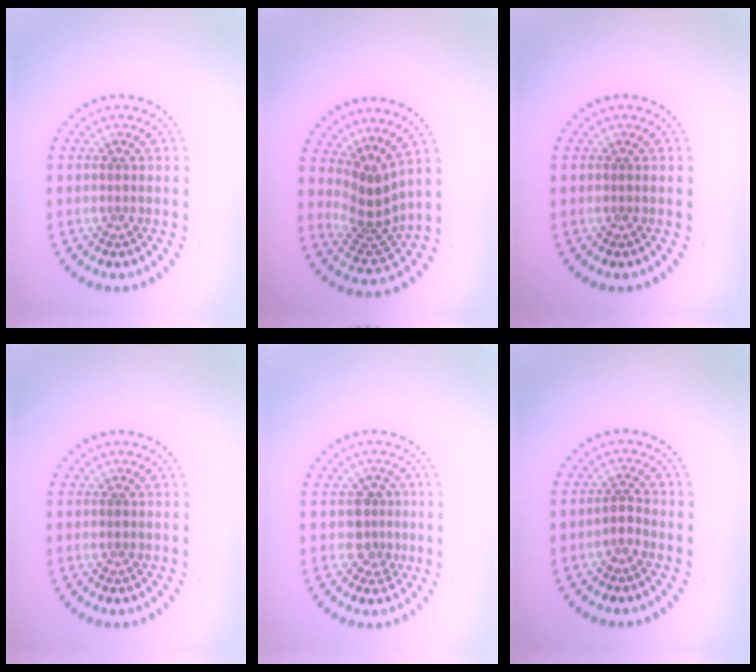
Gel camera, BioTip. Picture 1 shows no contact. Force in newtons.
{"total": 3.3, "press": 2.3, "slide": 2.4}
{"total": 0.0}
{"total": 0.5, "press": 0.5, "slide": 0.1}
{"total": 2.2, "press": 1.9, "slide": 1.1}
{"total": 1.4, "press": 1.0, "slide": 1.0}